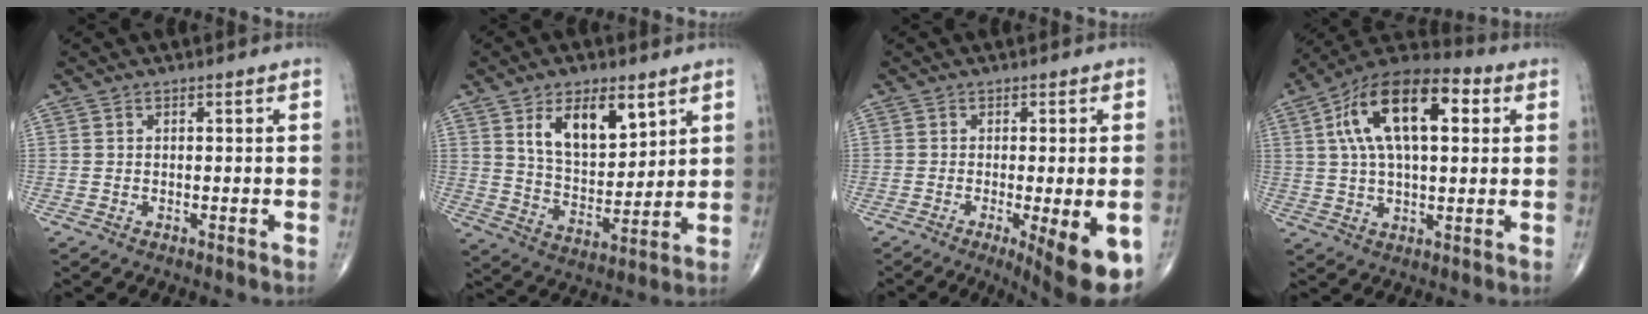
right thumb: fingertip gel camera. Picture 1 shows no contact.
{"total": 12.8, "force": [6.3, 6.5, 9.0], "torque": [-0.125, -0.038, 0.120]}
{"total": 11.6, "force": [-4.7, 2.6, 10.3], "torque": [-0.108, -0.016, -0.062]}
{"total": 19.1, "force": [5.0, 9.2, 16.0], "torque": [-0.265, 0.021, 0.074]}